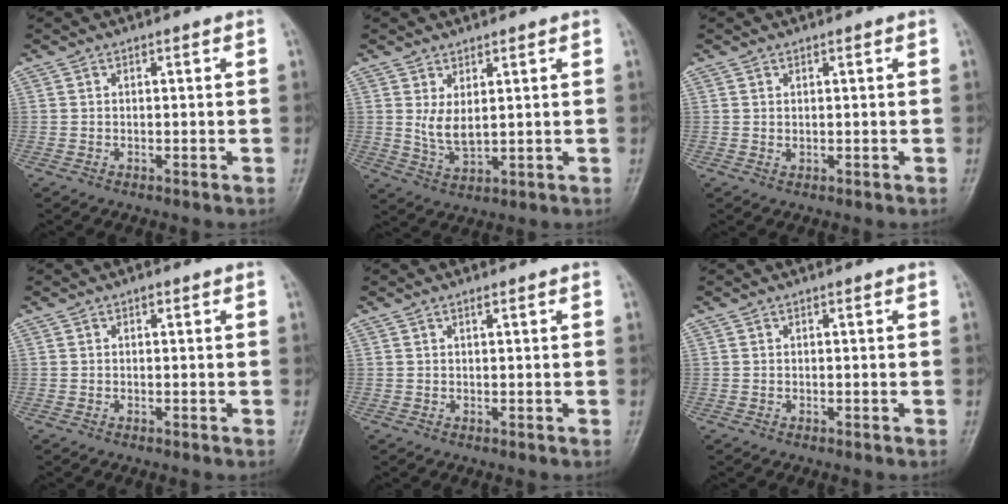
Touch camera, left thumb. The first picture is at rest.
{"total": 4.9, "force": [1.6, 2.2, 4.1], "torque": [-0.073, -0.020, 0.041]}
{"total": 1.2, "force": [0.7, 0.5, 0.8], "torque": [-0.011, -0.004, 0.013]}
{"total": 0.7, "force": [0.4, 0.4, 0.5], "torque": [-0.004, 0.000, 0.003]}
{"total": 0.9, "force": [0.5, 0.2, 0.6], "torque": [-0.010, 0.000, 0.009]}
{"total": 0.0}